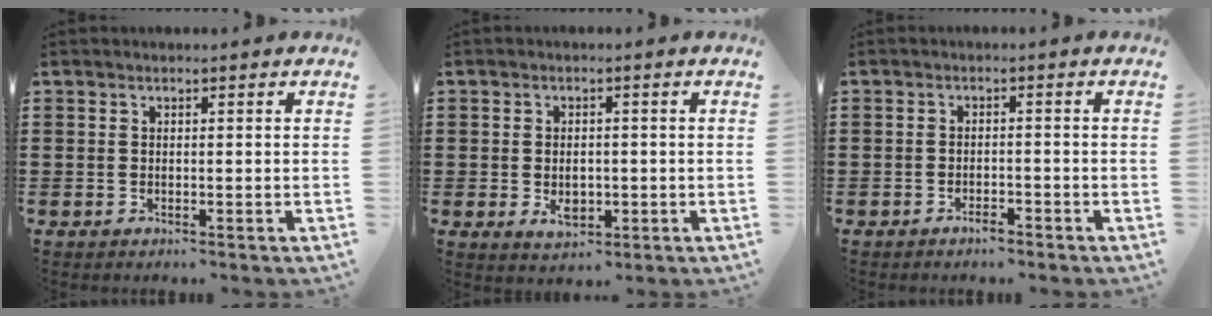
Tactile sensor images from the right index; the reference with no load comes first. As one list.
[{"total": 3.4, "force": [-0.5, 2.0, 2.6], "torque": [-0.043, -0.001, -0.010]}, {"total": 1.7, "force": [-1.6, 0.2, 0.7], "torque": [-0.017, -0.004, -0.029]}]